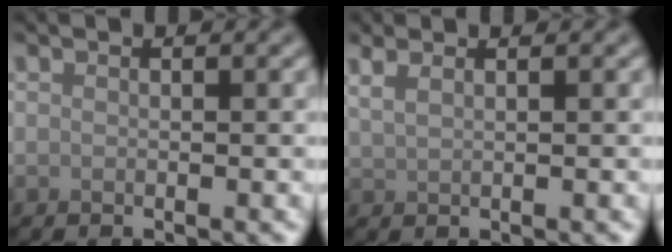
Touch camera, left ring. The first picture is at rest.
{"total": 2.2, "force": [1.6, 0.9, 1.3], "torque": [-0.021, 0.001, 0.019]}